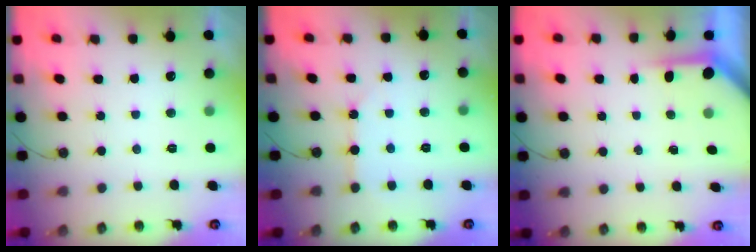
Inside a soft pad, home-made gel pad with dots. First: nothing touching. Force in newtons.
{"total": 5.6, "press": 5.5, "slide": 0.5}
{"total": 3.8, "press": 3.8, "slide": 0.3}